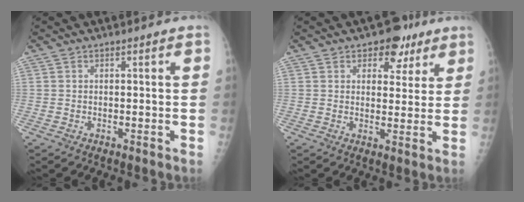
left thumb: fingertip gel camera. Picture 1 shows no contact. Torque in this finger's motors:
{"motor_torque": [0.11, 0.26, -0.14, -0.40, 0.06]}